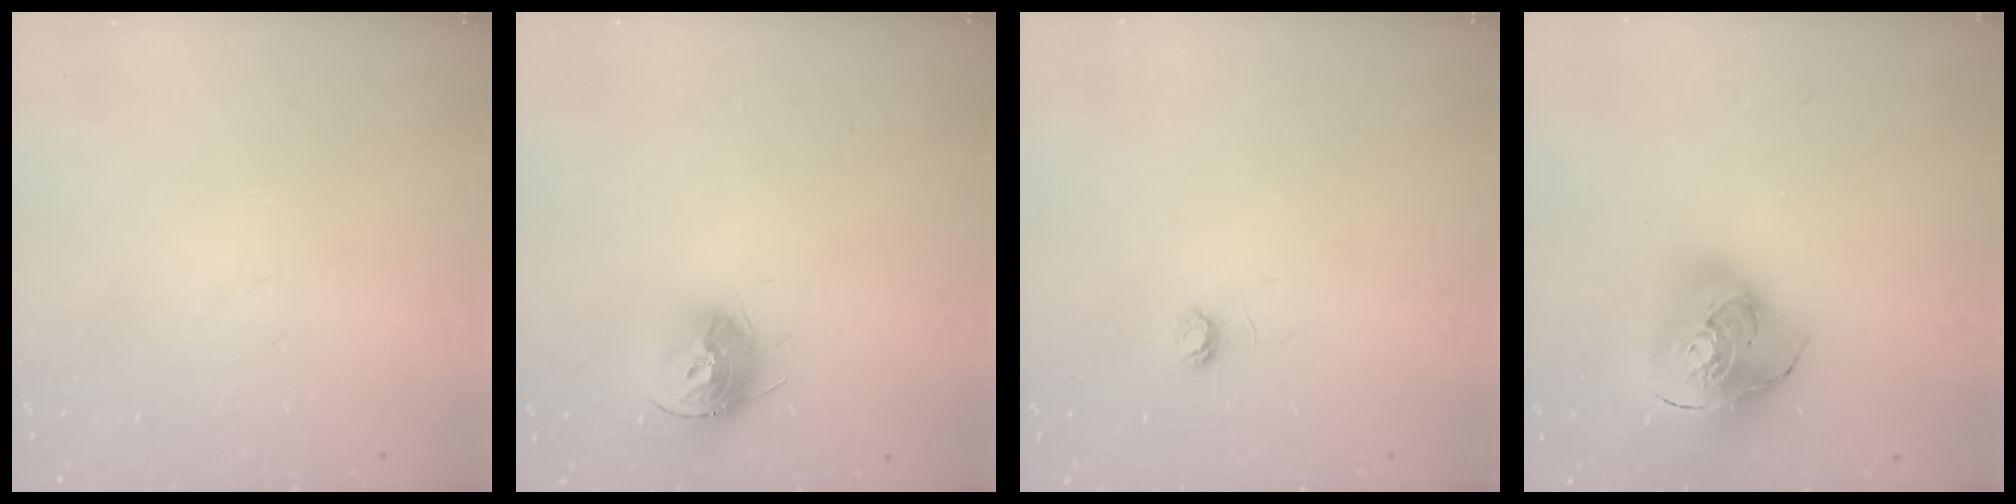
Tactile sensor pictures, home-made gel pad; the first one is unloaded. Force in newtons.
{"total": 12.6, "press": 12.5, "slide": 1.2}
{"total": 3.5, "press": 3.5, "slide": 0.4}
{"total": 20.4, "press": 20.2, "slide": 2.5}